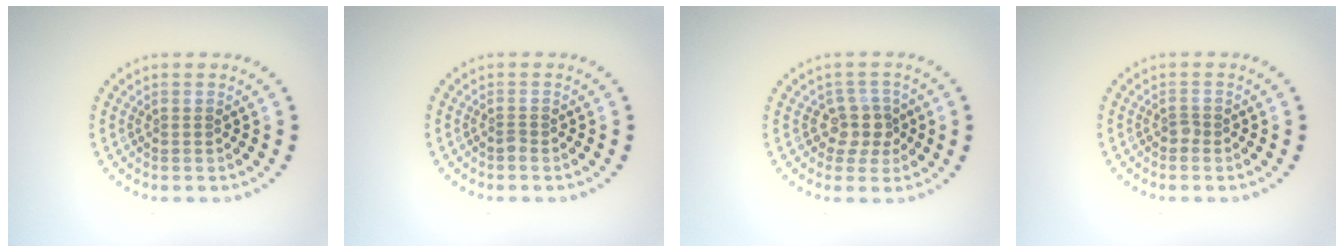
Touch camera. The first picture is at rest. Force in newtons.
{"total": 0.6, "press": 0.4, "slide": 0.5}
{"total": 2.3, "press": 2.0, "slide": 1.2}
{"total": 0.8, "press": 0.5, "slide": 0.6}